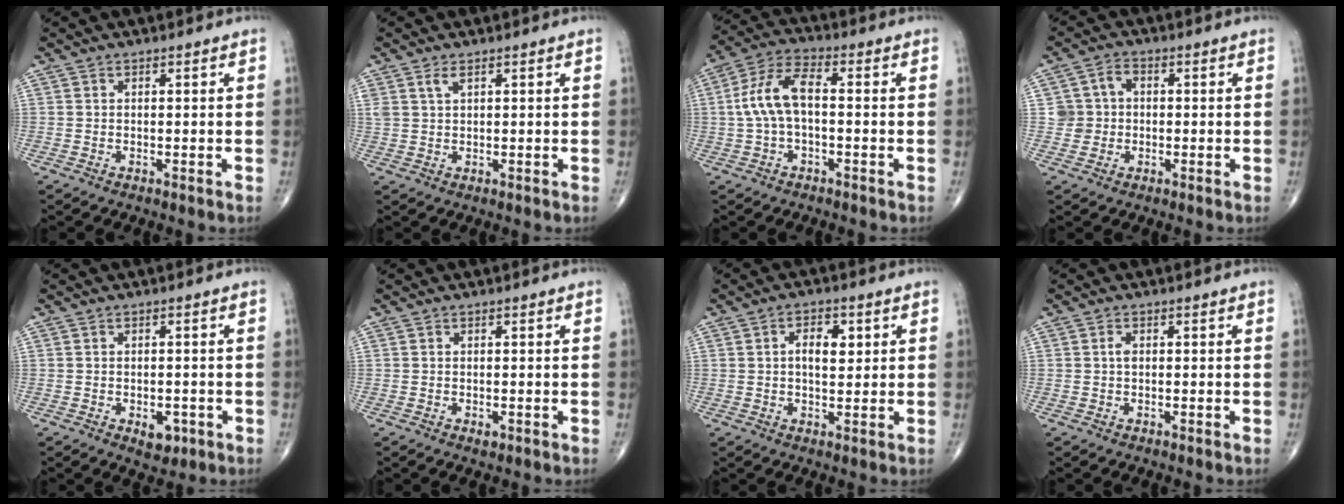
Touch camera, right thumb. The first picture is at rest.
{"total": 2.0, "force": [1.2, 0.8, 1.4], "torque": [-0.032, 0.001, 0.031]}
{"total": 9.2, "force": [-0.2, 4.4, 8.1], "torque": [-0.173, 0.033, -0.008]}
{"total": 4.5, "force": [0.0, 4.3, 1.3], "torque": [-0.002, 0.013, -0.006]}
{"total": 3.7, "force": [-1.4, 2.2, 2.6], "torque": [-0.023, 0.002, -0.013]}
{"total": 0.9, "force": [-0.3, 0.5, 0.6], "torque": [-0.011, -0.002, -0.004]}
{"total": 5.1, "force": [1.2, 2.7, 4.1], "torque": [-0.055, -0.002, 0.017]}
{"total": 1.1, "force": [0.1, 0.6, 0.9], "torque": [-0.014, 0.001, -0.001]}